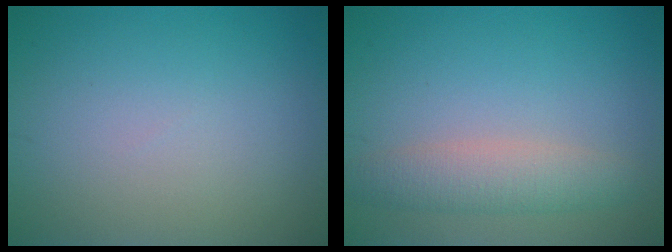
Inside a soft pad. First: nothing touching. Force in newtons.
{"total": 3.4, "press": 3.4, "slide": 0.2}